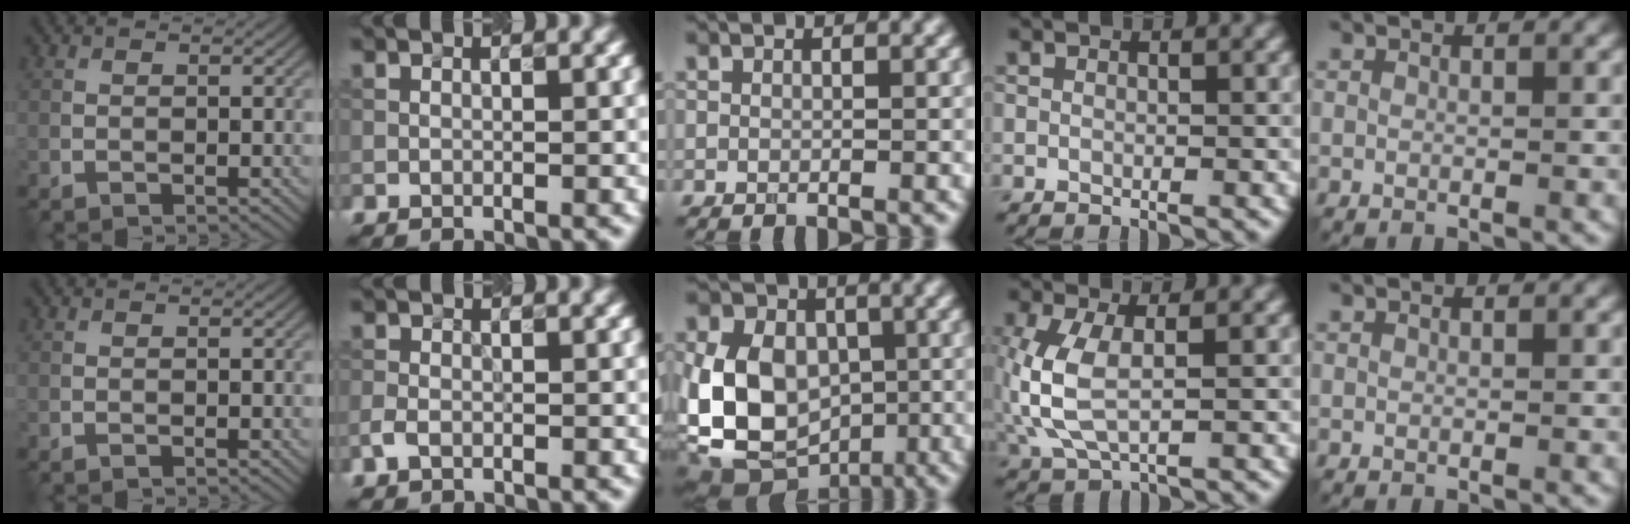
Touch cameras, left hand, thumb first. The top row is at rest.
{"index": {"total": 1.3, "force": [-0.6, 0.8, 0.8], "torque": [-0.016, 0.001, -0.014]}, "middle": {"total": 11.1, "force": [-1.8, 8.5, 6.8], "torque": [-0.130, -0.003, -0.035]}, "ring": {"total": 5.4, "force": [-0.1, 2.7, 4.7], "torque": [-0.132, -0.002, 0.001]}}